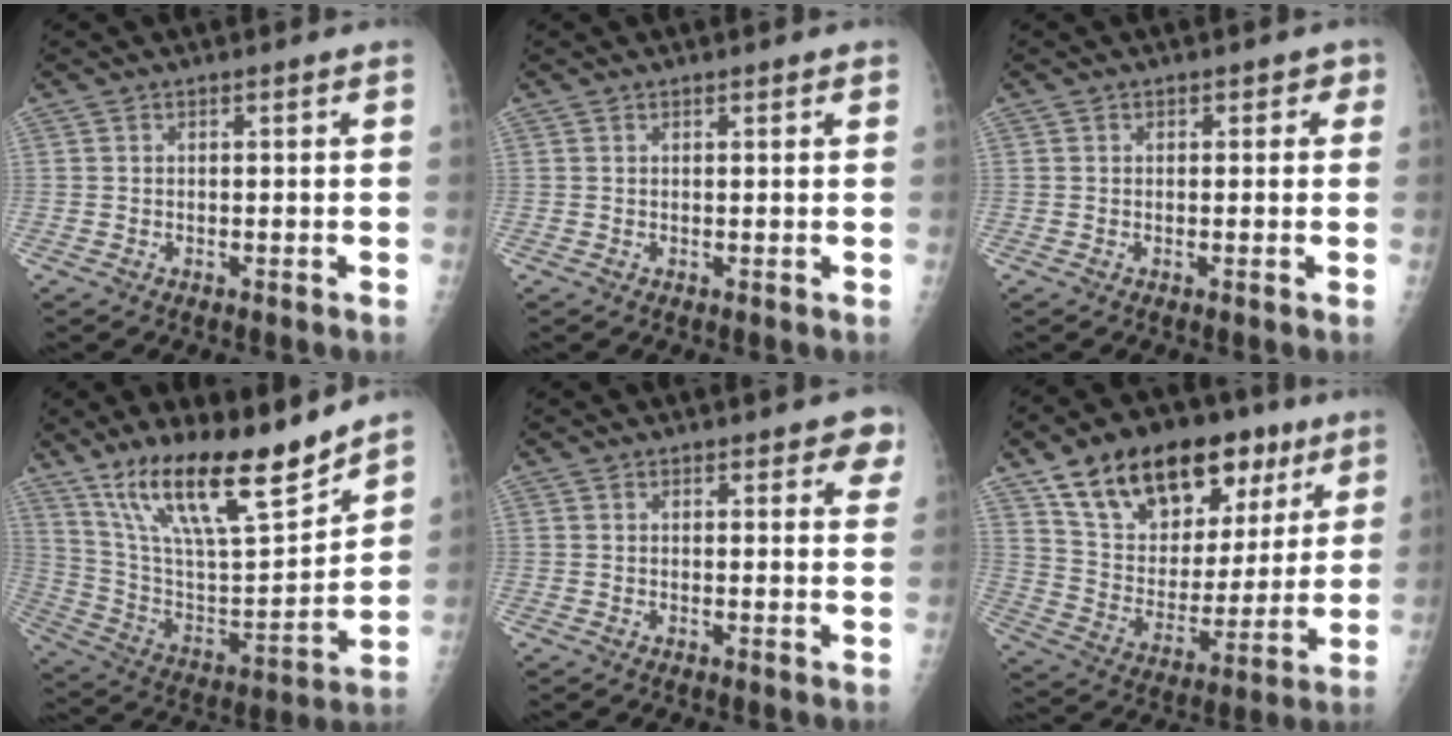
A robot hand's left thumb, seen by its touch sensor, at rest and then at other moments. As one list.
[{"total": 0.9, "force": [0.6, 0.4, 0.5], "torque": [-0.005, -0.002, 0.007]}, {"total": 1.8, "force": [0.6, 1.5, 0.8], "torque": [0.017, 0.004, -0.002]}, {"total": 22.8, "force": [16.7, 5.3, 14.7], "torque": [-0.227, -0.076, 0.301]}, {"total": 4.3, "force": [3.0, 2.0, 2.4], "torque": [0.007, -0.011, 0.029]}, {"total": 25.8, "force": [14.6, 14.1, 15.9], "torque": [-0.217, -0.019, 0.247]}]